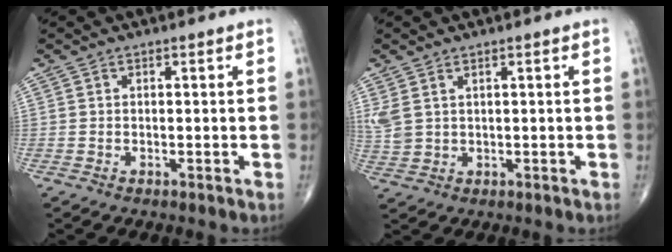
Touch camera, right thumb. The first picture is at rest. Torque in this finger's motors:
{"motor_torque": [-0.30, -0.31, 0.21, 0.31, -0.04]}